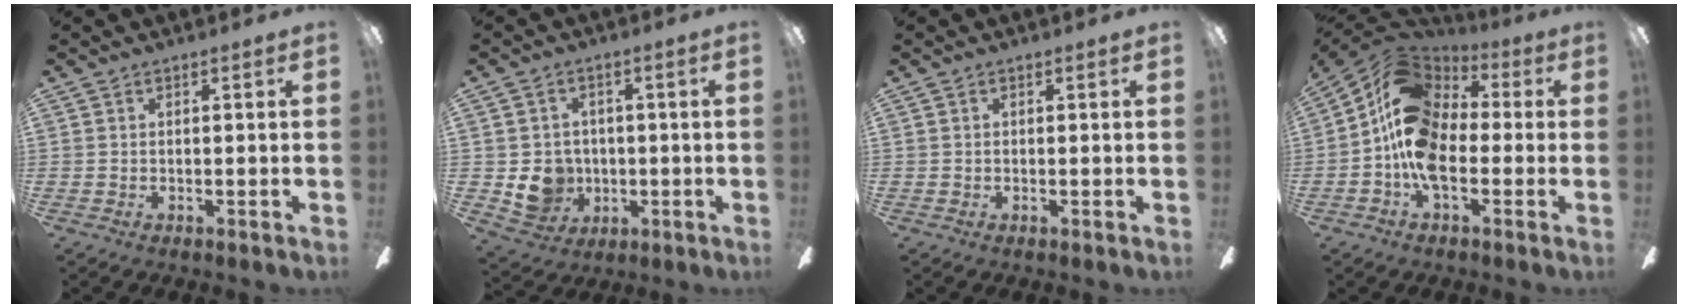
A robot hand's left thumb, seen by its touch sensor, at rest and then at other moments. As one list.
[{"total": 8.8, "force": [-0.8, 8.3, 2.8], "torque": [-0.066, 0.001, -0.008]}, {"total": 0.0}, {"total": 15.4, "force": [-1.8, 10.3, 11.4], "torque": [-0.240, 0.023, -0.035]}]